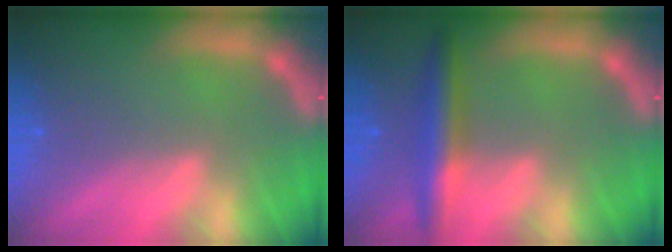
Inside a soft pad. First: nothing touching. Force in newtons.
{"total": 4.5}